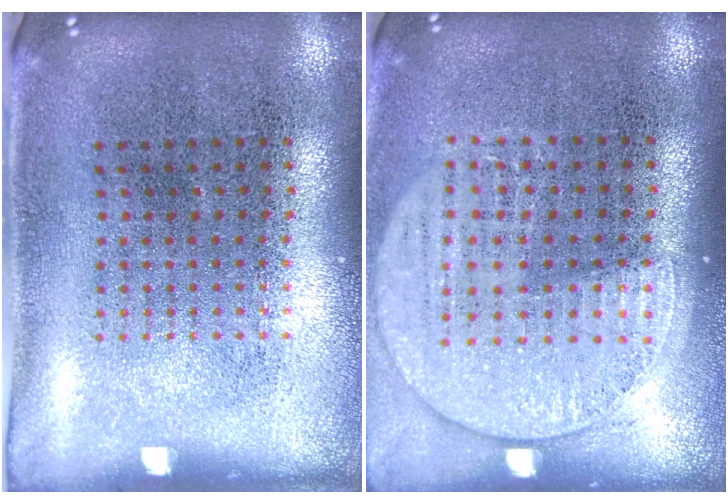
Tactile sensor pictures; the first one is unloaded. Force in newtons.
{"total": 1.4, "press": 1.3, "slide": 0.5}